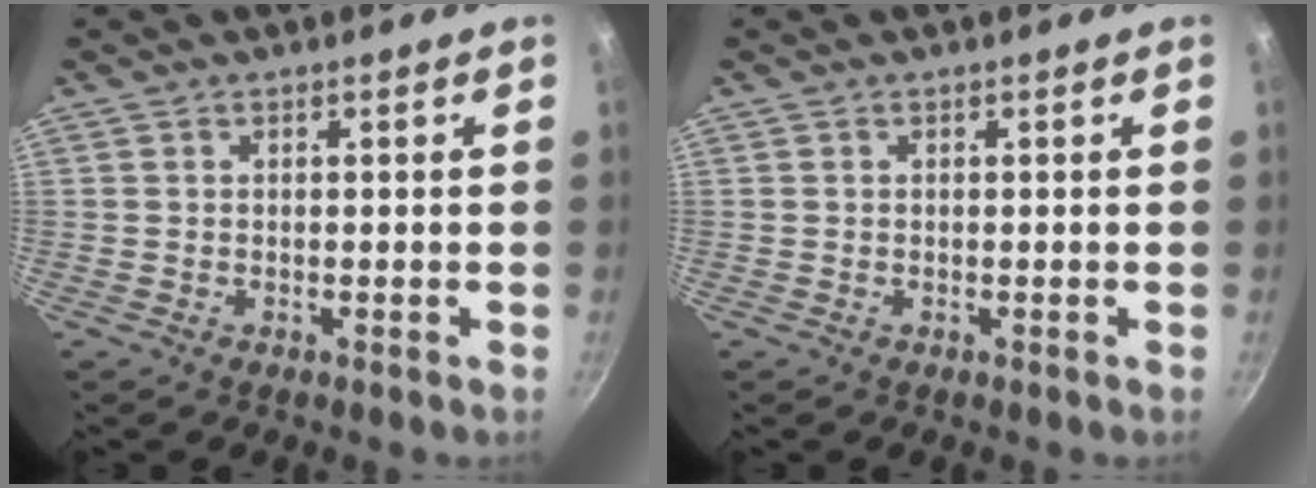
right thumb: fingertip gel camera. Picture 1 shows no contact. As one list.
[{"total": 0.0}]